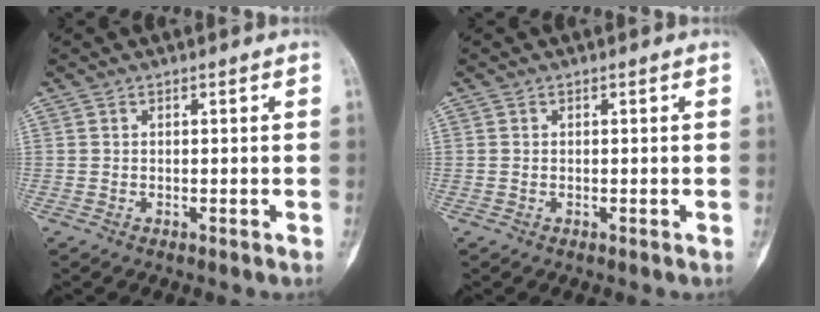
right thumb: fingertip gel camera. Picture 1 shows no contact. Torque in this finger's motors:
{"motor_torque": [-0.38, 0.14, 0.03, -0.19, -0.07]}